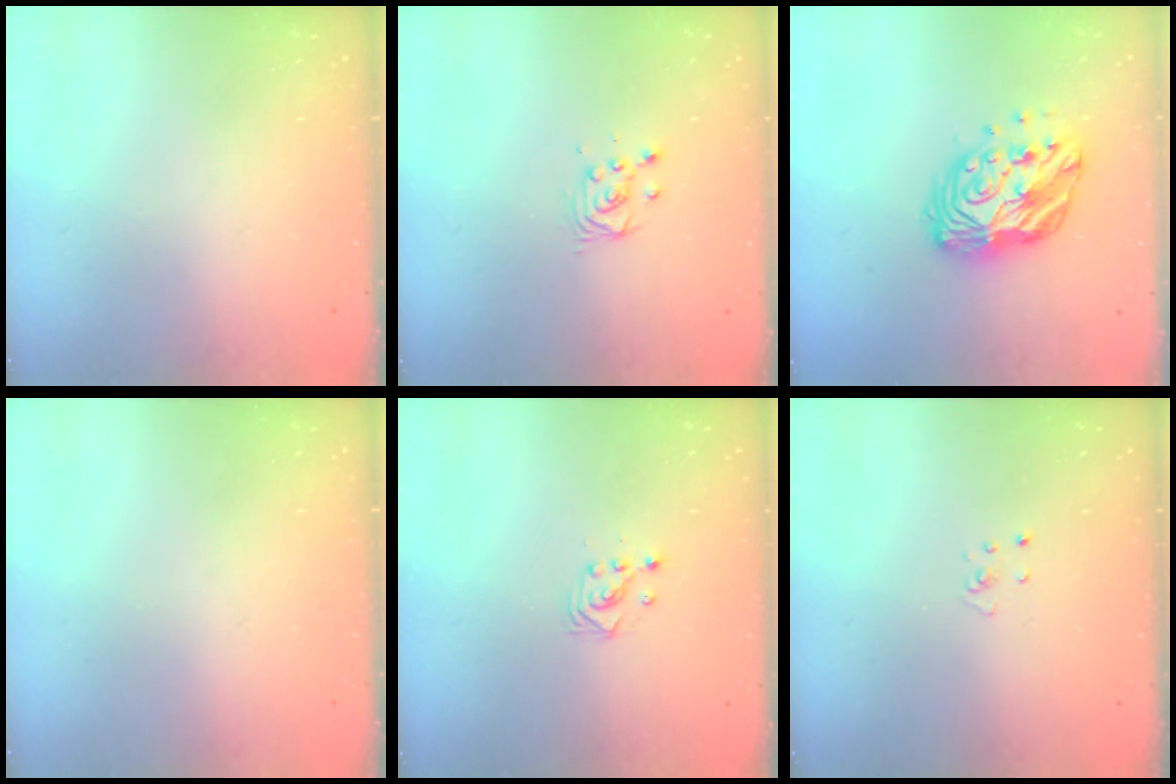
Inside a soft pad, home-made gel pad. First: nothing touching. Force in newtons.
{"total": 3.4, "press": 3.4, "slide": 0.4}
{"total": 12.7, "press": 12.7, "slide": 0.6}
{"total": 0.0}
{"total": 3.4, "press": 3.4, "slide": 0.2}
{"total": 2.3, "press": 2.3, "slide": 0.2}